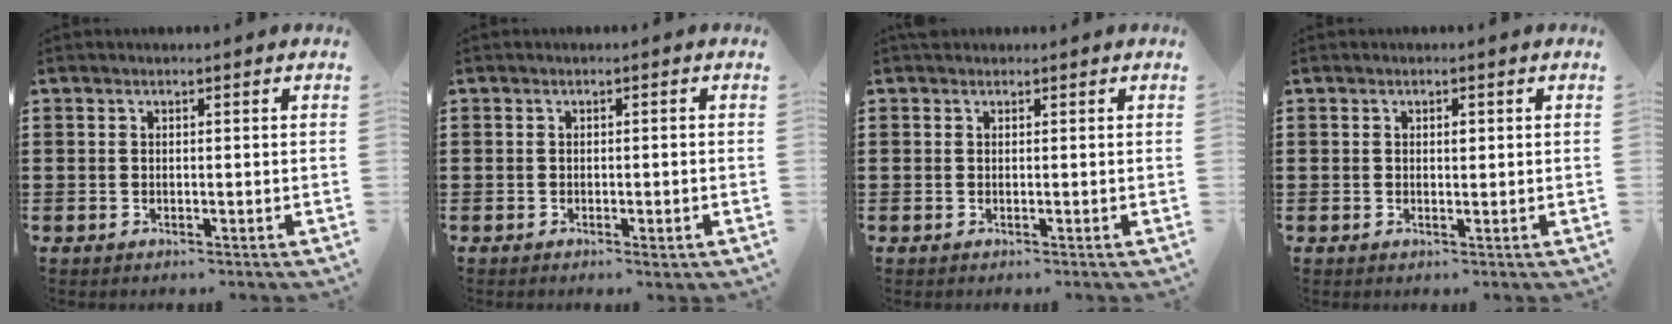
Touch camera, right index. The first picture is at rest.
{"total": 0.6, "force": [-0.4, 0.0, 0.5], "torque": [-0.011, -0.006, -0.005]}
{"total": 0.6, "force": [0.4, 0.5, 0.0], "torque": [-0.001, 0.002, 0.008]}
{"total": 0.9, "force": [0.2, 0.5, 0.7], "torque": [-0.006, -0.003, 0.003]}